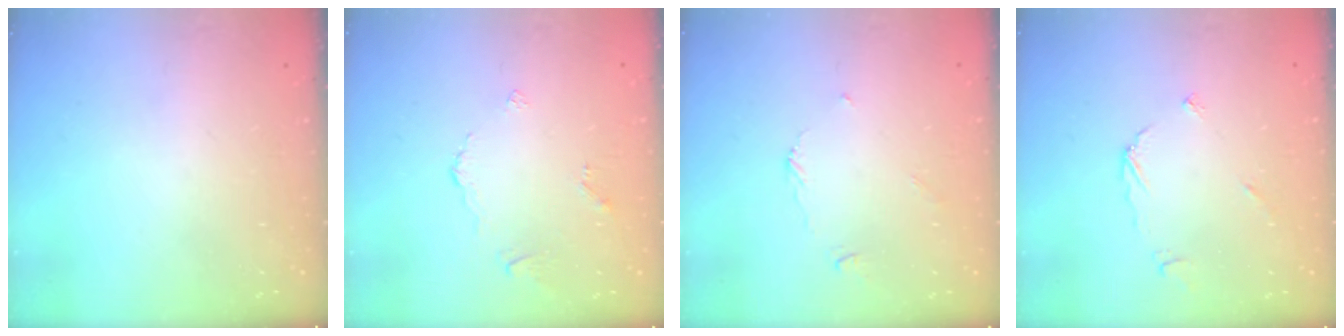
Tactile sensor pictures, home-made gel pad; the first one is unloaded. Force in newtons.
{"total": 2.4, "press": 2.4, "slide": 0.5}
{"total": 2.7, "press": 2.7, "slide": 0.3}
{"total": 3.4, "press": 3.4, "slide": 0.3}